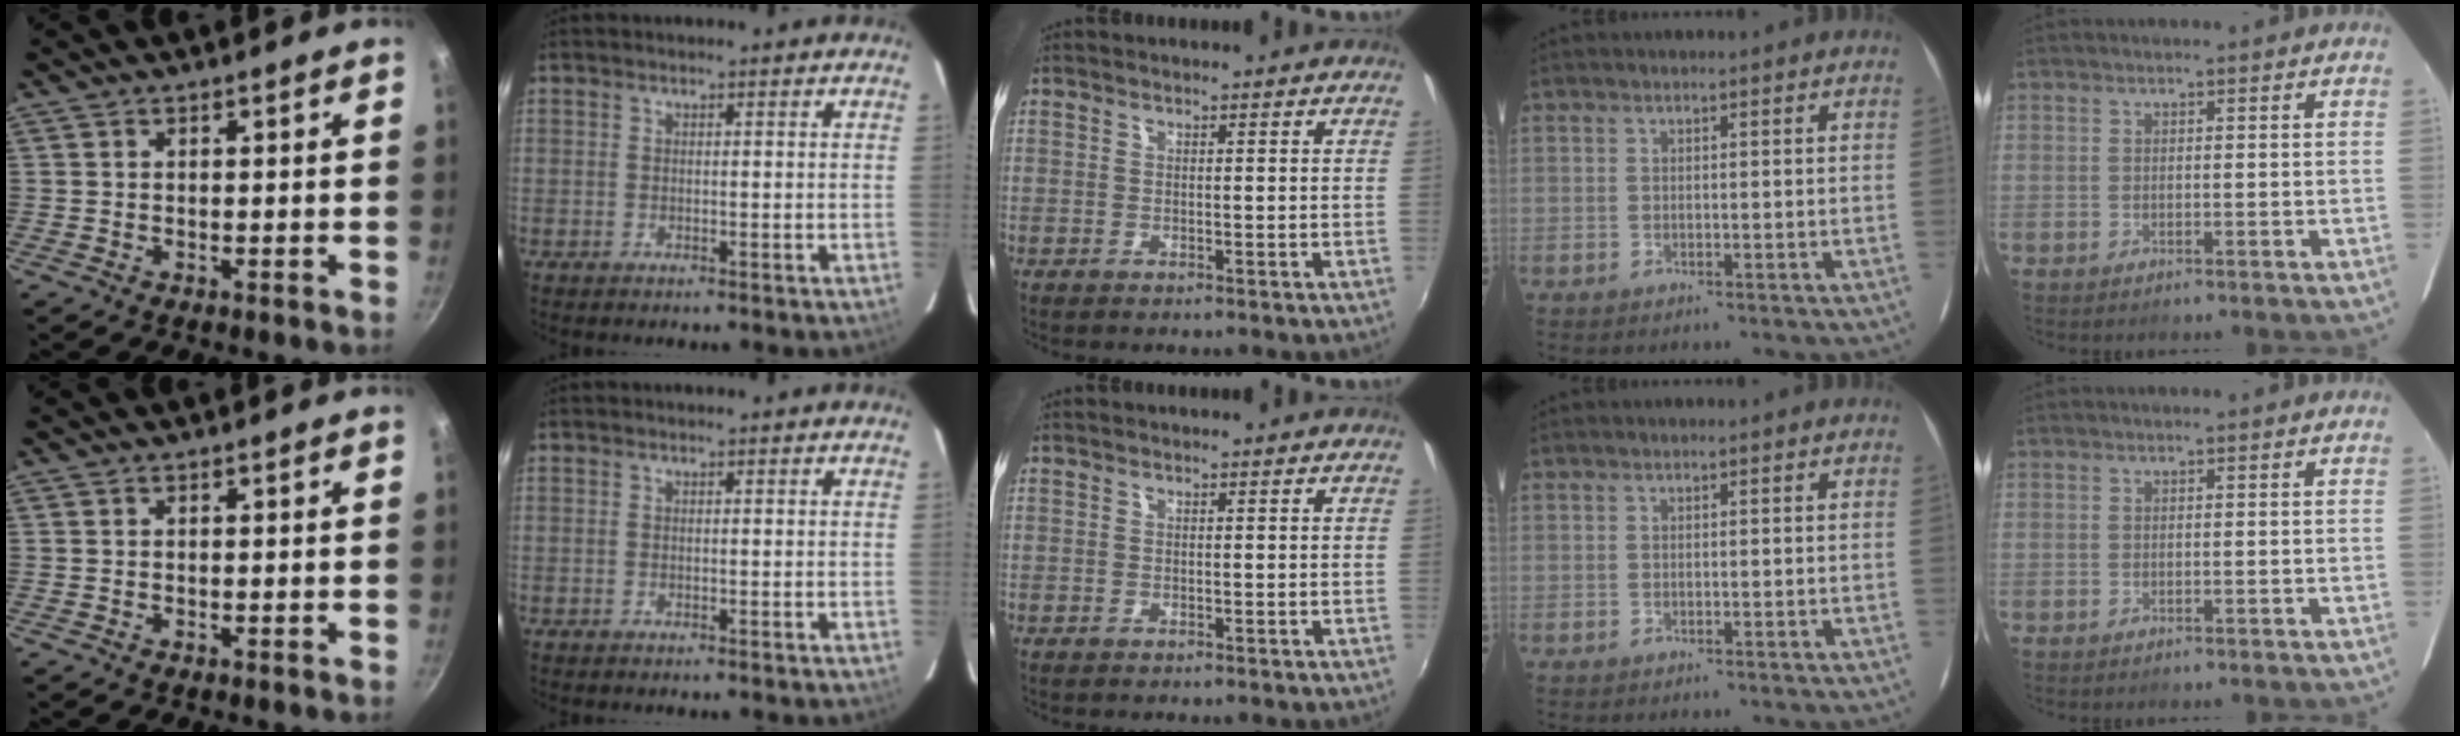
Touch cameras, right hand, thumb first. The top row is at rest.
{}